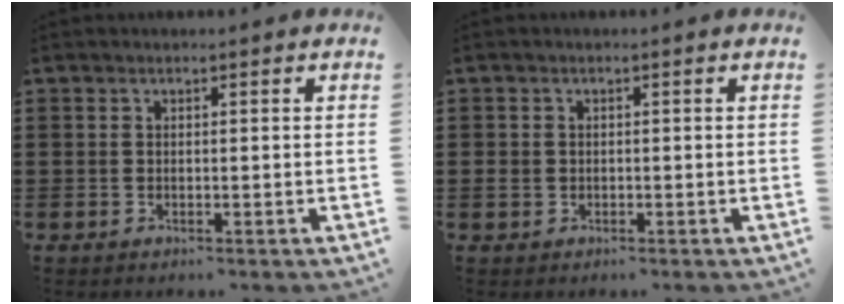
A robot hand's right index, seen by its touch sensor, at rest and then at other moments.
{"total": 1.4, "force": [-0.4, 1.2, 0.6], "torque": [-0.016, 0.001, -0.009]}